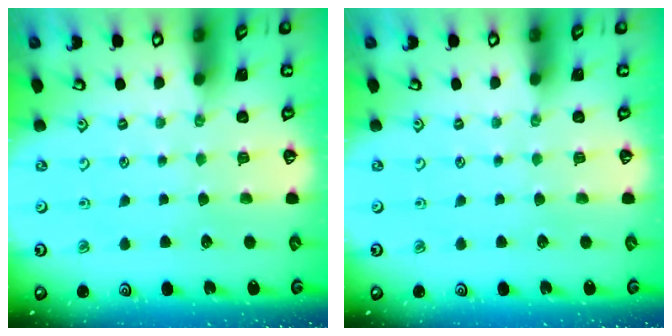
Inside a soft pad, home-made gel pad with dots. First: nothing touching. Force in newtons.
{"total": 0.0}